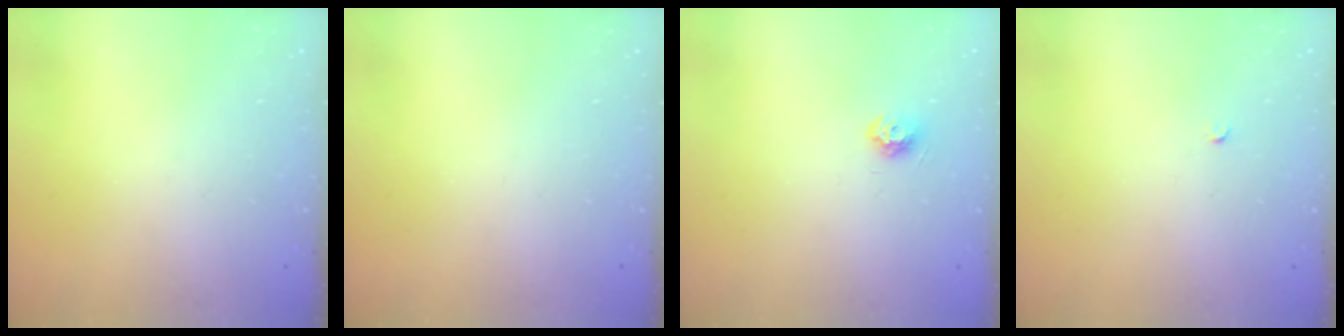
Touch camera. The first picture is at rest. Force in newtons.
{"total": 0.0}
{"total": 7.6, "press": 7.5, "slide": 1.1}
{"total": 2.0, "press": 2.0, "slide": 0.3}